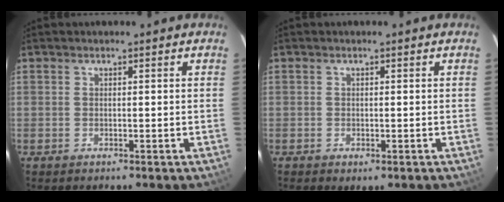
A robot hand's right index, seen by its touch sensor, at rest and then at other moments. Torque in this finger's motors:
{"motor_torque": [0.63, -0.75, 0.10, 0.00]}